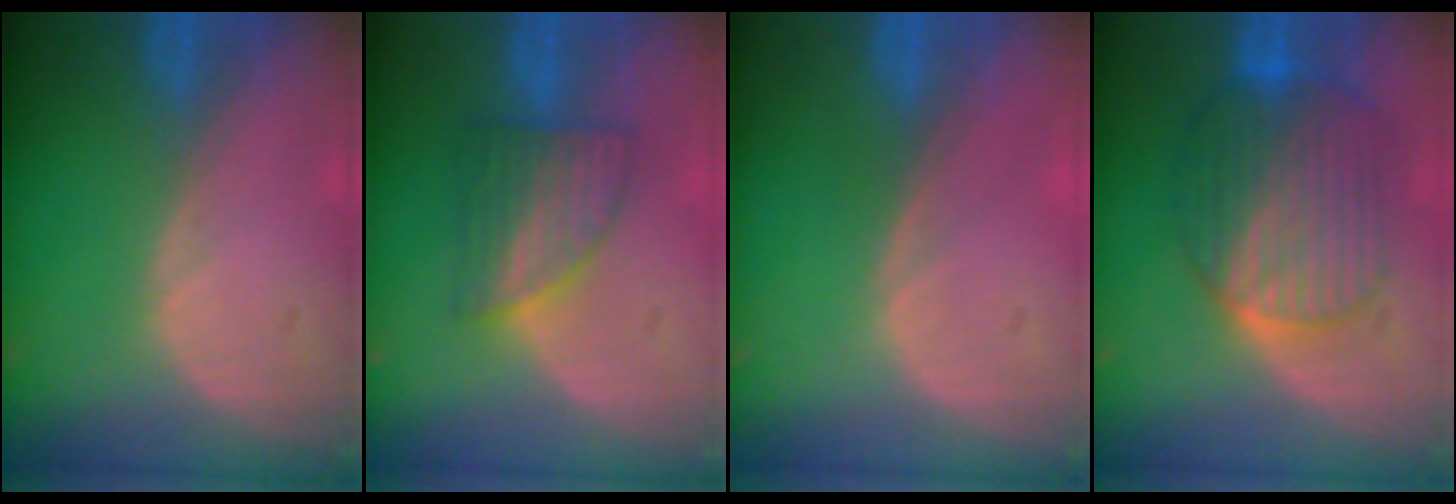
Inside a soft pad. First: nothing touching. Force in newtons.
{"total": 5.9, "press": 5.9, "slide": 0.4}
{"total": 0.6, "press": 0.2, "slide": 0.5}
{"total": 10.2, "press": 10.1, "slide": 0.7}